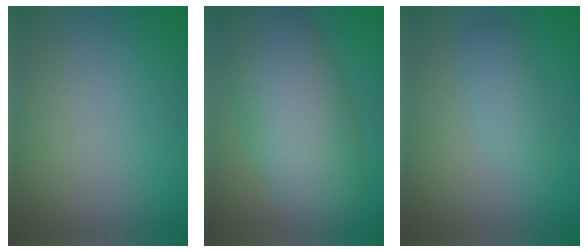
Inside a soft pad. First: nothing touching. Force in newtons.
{"total": 10.2, "press": 10.2, "slide": 0.4}
{"total": 2.0, "press": 2.0, "slide": 0.1}